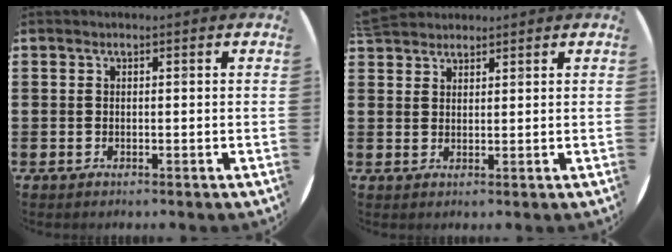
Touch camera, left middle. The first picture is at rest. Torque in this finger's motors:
{"motor_torque": [0.93, -1.21, 0.07, 0.06]}